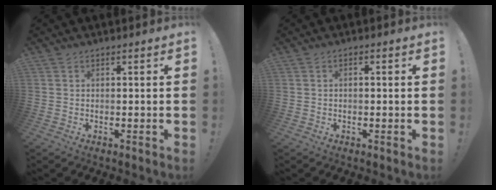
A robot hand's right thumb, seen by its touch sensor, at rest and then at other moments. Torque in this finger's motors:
{"motor_torque": [-0.09, -0.20, -0.03, 0.14, 0.07]}